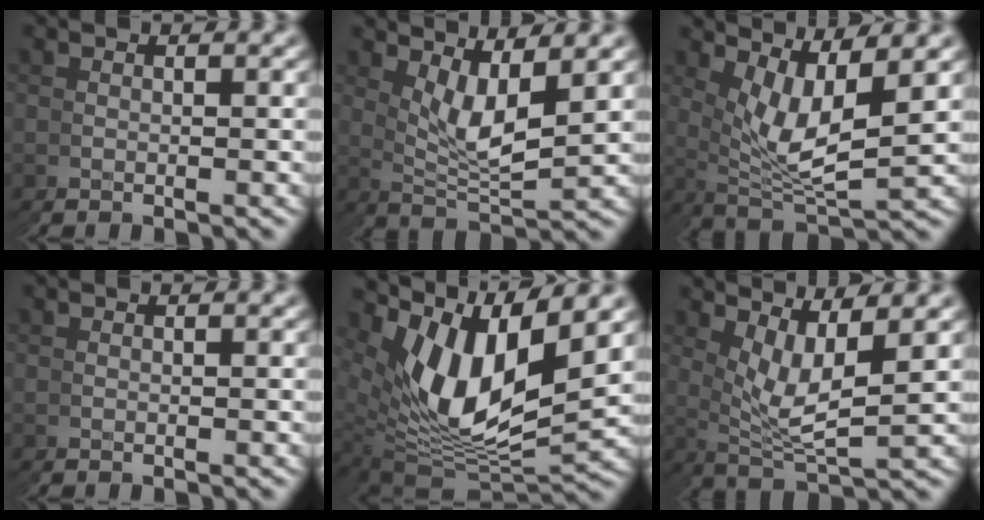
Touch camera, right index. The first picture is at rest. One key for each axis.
{"total": 3.5, "fx": 1.8, "fy": 1.4, "fz": 2.7, "tx": -0.051, "ty": -0.007, "tz": 0.031}
{"total": 5.8, "fx": 1.3, "fy": 3.1, "fz": 4.7, "tx": -0.090, "ty": -0.012, "tz": 0.024}
{"total": 0.0}
{"total": 12.7, "fx": 0.7, "fy": 9.0, "fz": 9.0, "tx": -0.172, "ty": -0.024, "tz": 0.019}
{"total": 4.9, "fx": 1.5, "fy": 3.0, "fz": 3.6, "tx": -0.079, "ty": -0.011, "tz": 0.025}